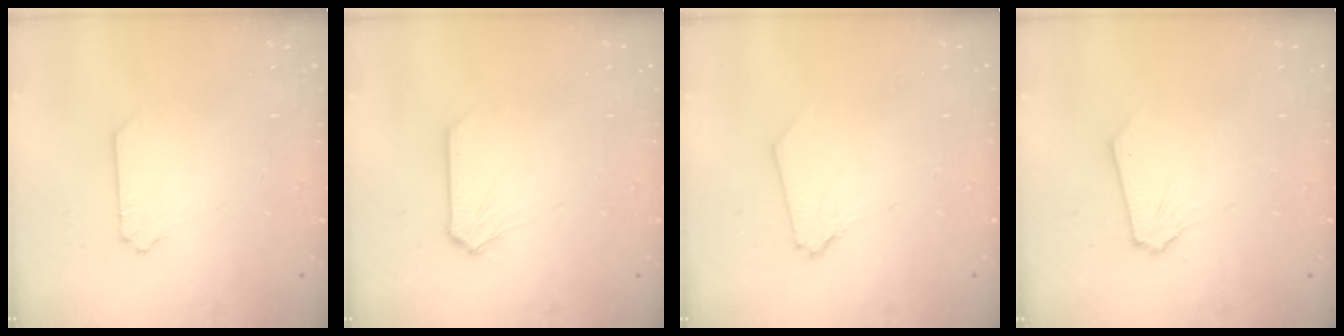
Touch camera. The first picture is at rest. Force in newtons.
{"total": 0.0}
{"total": 0.0}
{"total": 0.0}